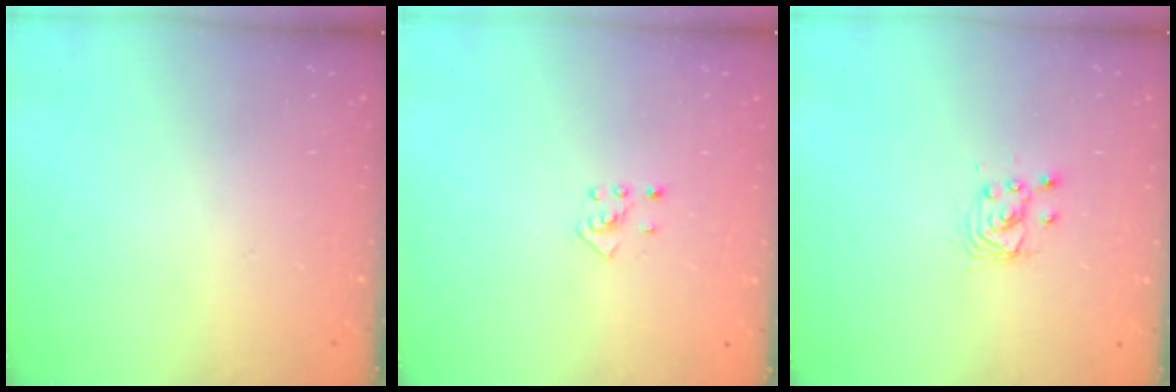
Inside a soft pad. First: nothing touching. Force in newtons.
{"total": 2.7, "press": 2.6, "slide": 0.9}
{"total": 3.2, "press": 3.2, "slide": 0.2}